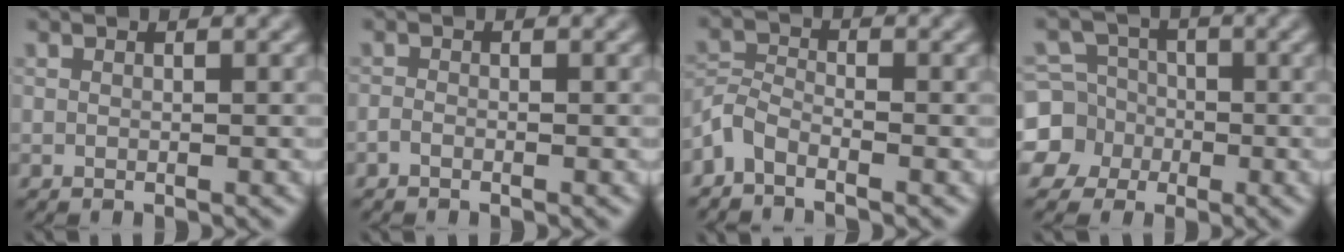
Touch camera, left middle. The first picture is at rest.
{"total": 0.6, "force": [-0.5, 0.3, 0.3], "torque": [-0.004, -0.002, -0.011]}
{"total": 2.5, "force": [-2.0, 1.0, 1.1], "torque": [-0.025, 0.004, -0.050]}
{"total": 7.4, "force": [-1.8, 7.0, 1.3], "torque": [-0.030, 0.004, -0.067]}